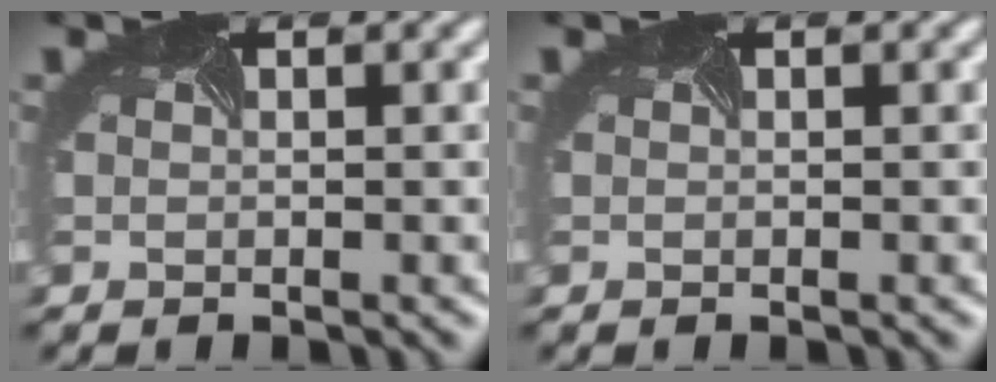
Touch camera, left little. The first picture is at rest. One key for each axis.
{"total": 0.0}